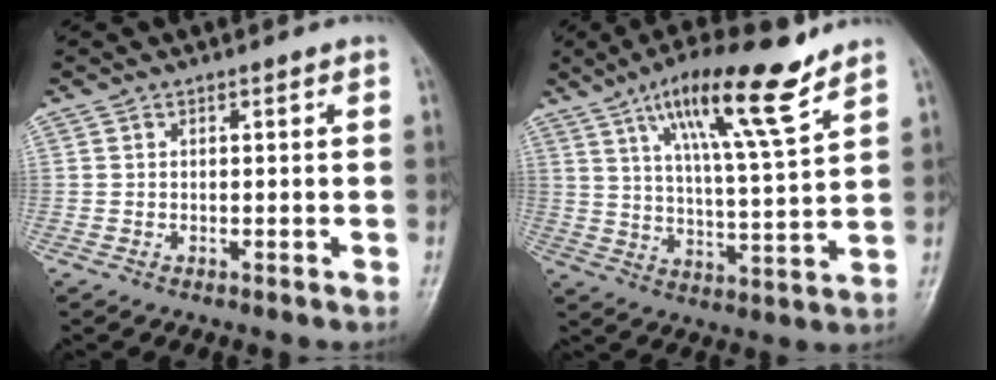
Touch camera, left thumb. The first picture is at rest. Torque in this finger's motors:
{"motor_torque": [0.67, 0.54, 1.77, -1.01, 0.25]}